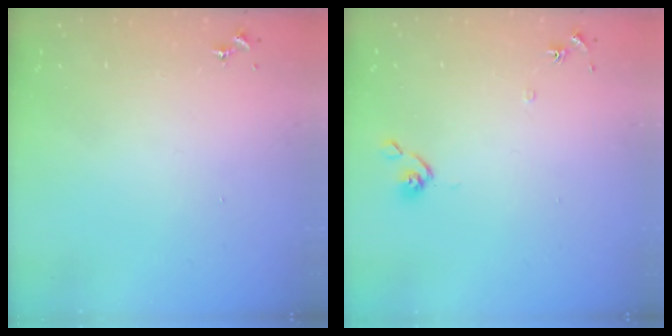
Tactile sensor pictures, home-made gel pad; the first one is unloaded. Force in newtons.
{"total": 7.1, "press": 7.0, "slide": 0.6}